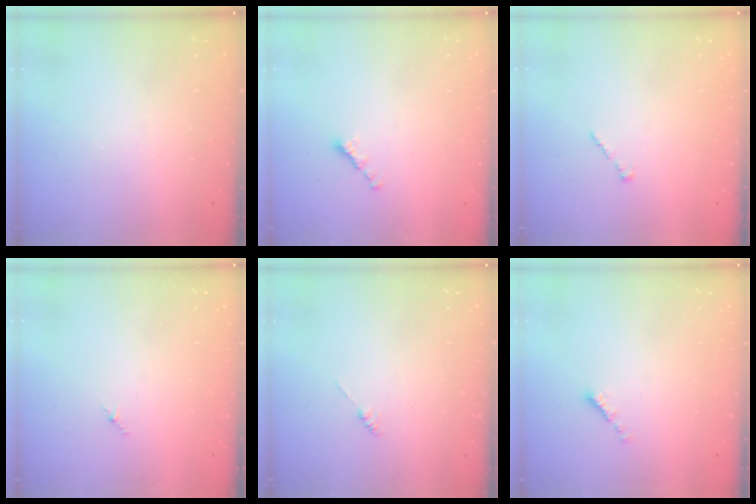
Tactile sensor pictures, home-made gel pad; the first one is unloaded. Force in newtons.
{"total": 0.0}
{"total": 1.0, "press": 0.8, "slide": 0.5}
{"total": 1.2, "press": 1.1, "slide": 0.6}
{"total": 0.0}
{"total": 0.0}